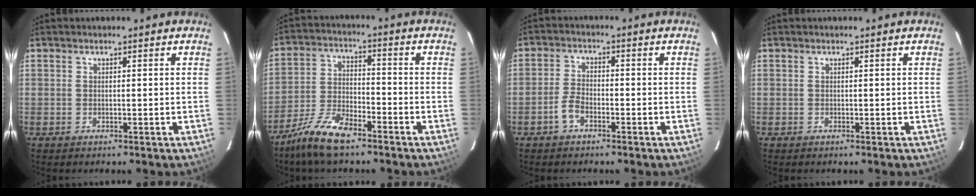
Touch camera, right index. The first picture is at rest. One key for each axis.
{"total": 10.0, "fx": -7.8, "fy": 2.8, "fz": 5.6, "tx": -0.124, "ty": -0.002, "tz": -0.152}
{"total": 3.5, "fx": -2.2, "fy": 1.7, "fz": 2.1, "tx": -0.056, "ty": 0.008, "tz": -0.044}
{"total": 0.0}